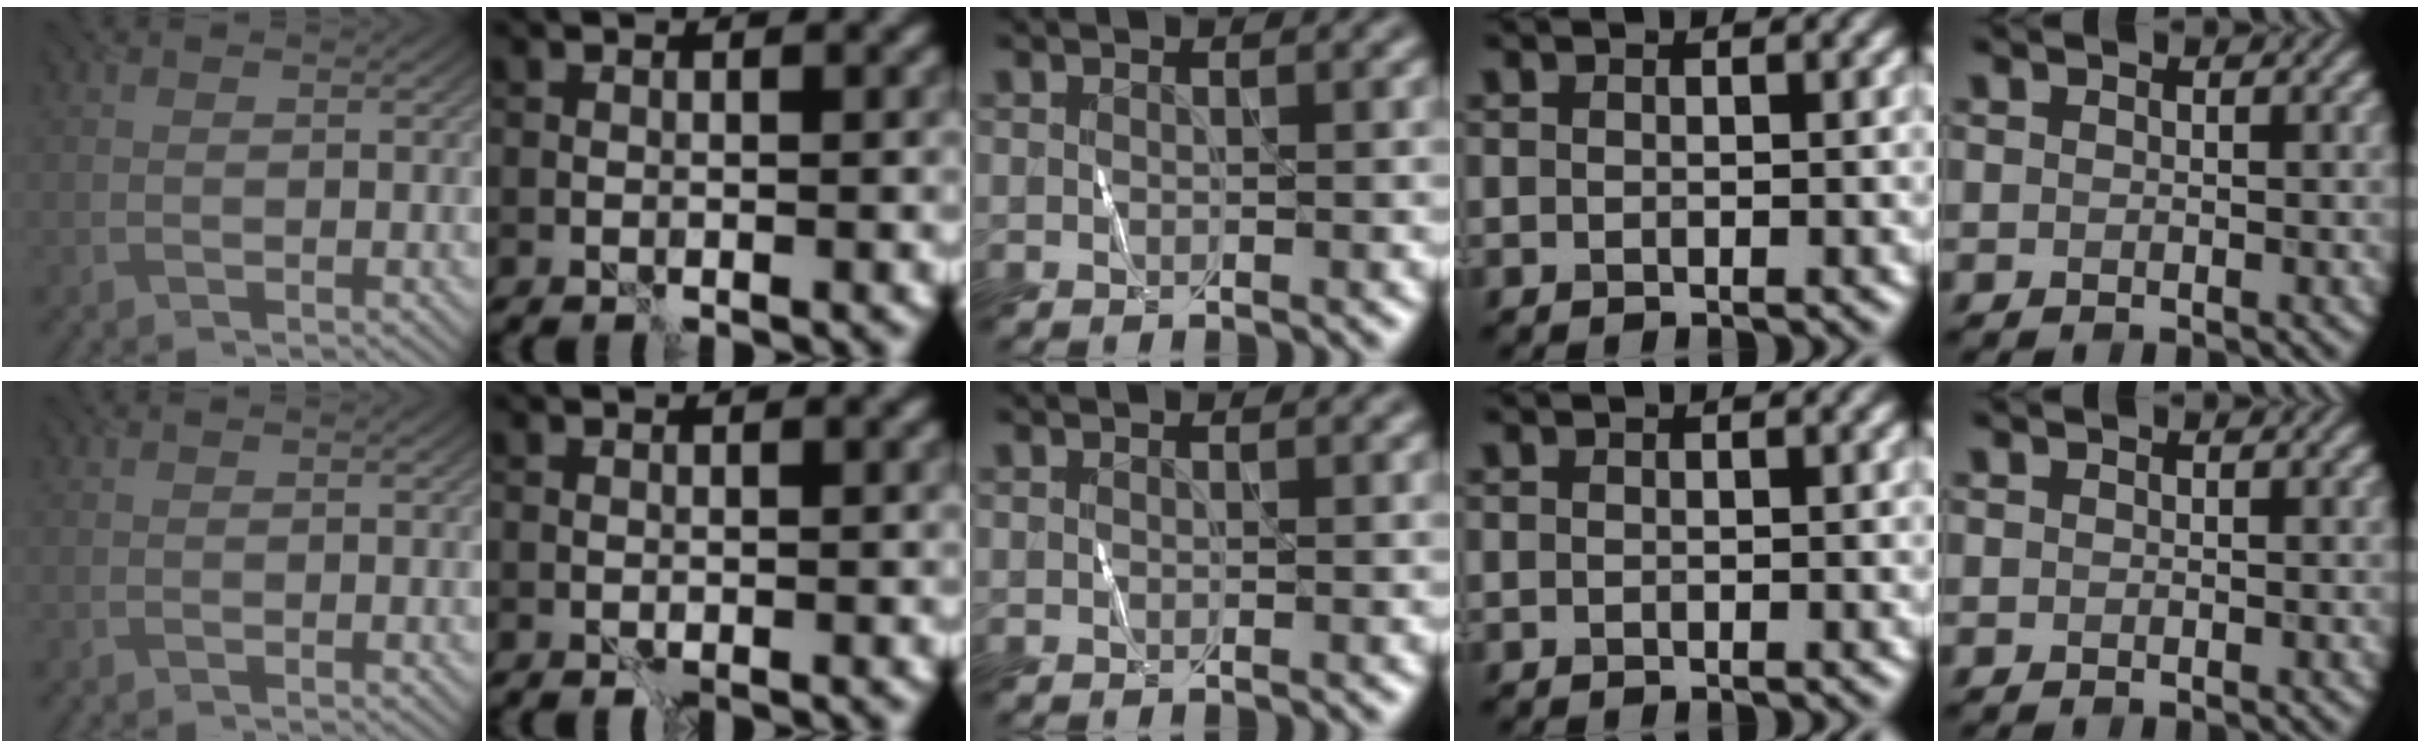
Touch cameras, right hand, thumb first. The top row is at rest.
{}